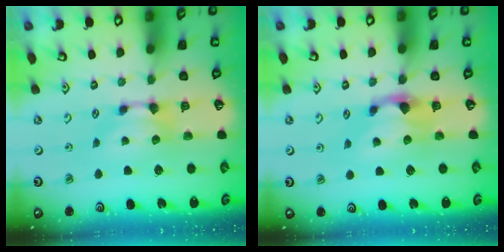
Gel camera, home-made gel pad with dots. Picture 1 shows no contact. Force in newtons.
{"total": 1.1, "press": 0.6, "slide": 0.9}